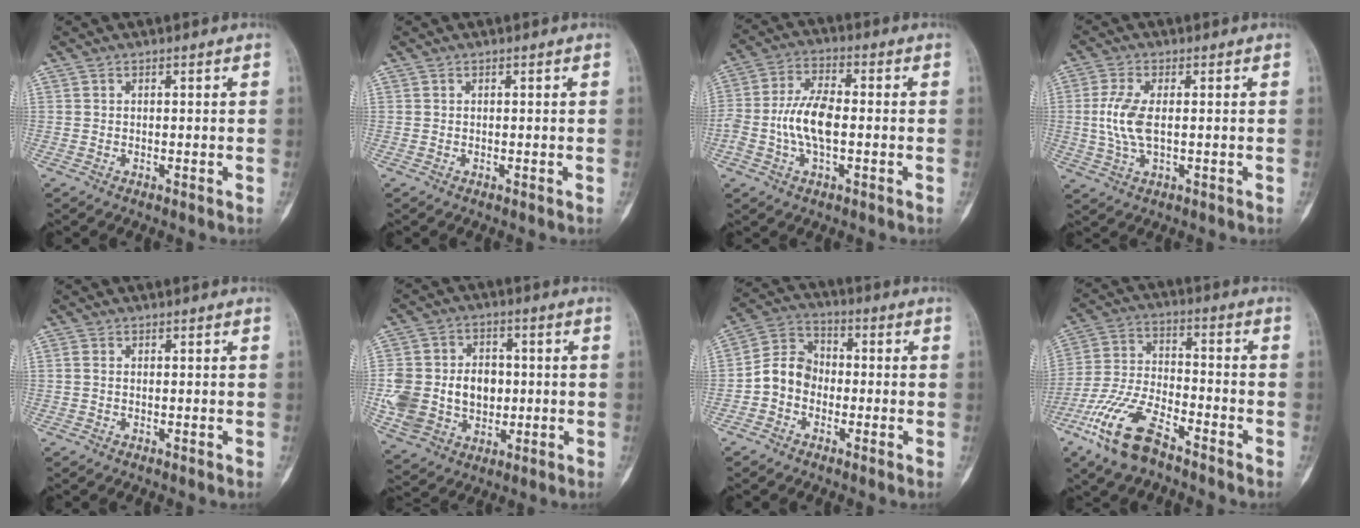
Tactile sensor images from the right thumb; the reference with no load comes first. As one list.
[{"total": 0.0}, {"total": 9.6, "force": [-1.4, 5.0, 8.1], "torque": [-0.161, 0.024, -0.032]}, {"total": 7.3, "force": [0.1, 3.6, 6.3], "torque": [-0.147, -0.003, -0.001]}, {"total": 1.1, "force": [0.0, 0.8, 0.7], "torque": [-0.014, 0.000, -0.004]}, {"total": 17.5, "force": [-0.9, 13.5, 11.0], "torque": [-0.199, 0.014, 0.003]}, {"total": 8.1, "force": [-1.9, 6.9, 3.9], "torque": [-0.049, 0.035, -0.051]}, {"total": 14.1, "force": [-8.9, 5.8, 9.2], "torque": [-0.187, 0.038, -0.179]}]